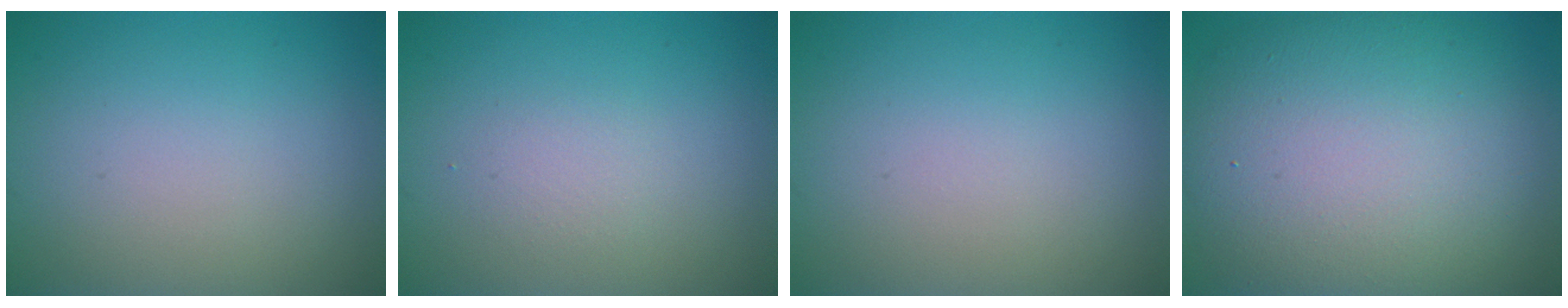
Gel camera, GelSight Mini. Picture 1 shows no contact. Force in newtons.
{"total": 1.3, "press": 1.3, "slide": 0.0}
{"total": 0.0}
{"total": 12.9, "press": 12.8, "slide": 1.4}